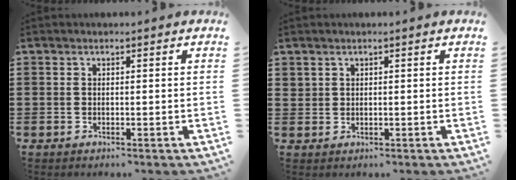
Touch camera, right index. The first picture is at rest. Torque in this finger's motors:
{"motor_torque": [-0.31, 0.41, 0.07, 0.01]}